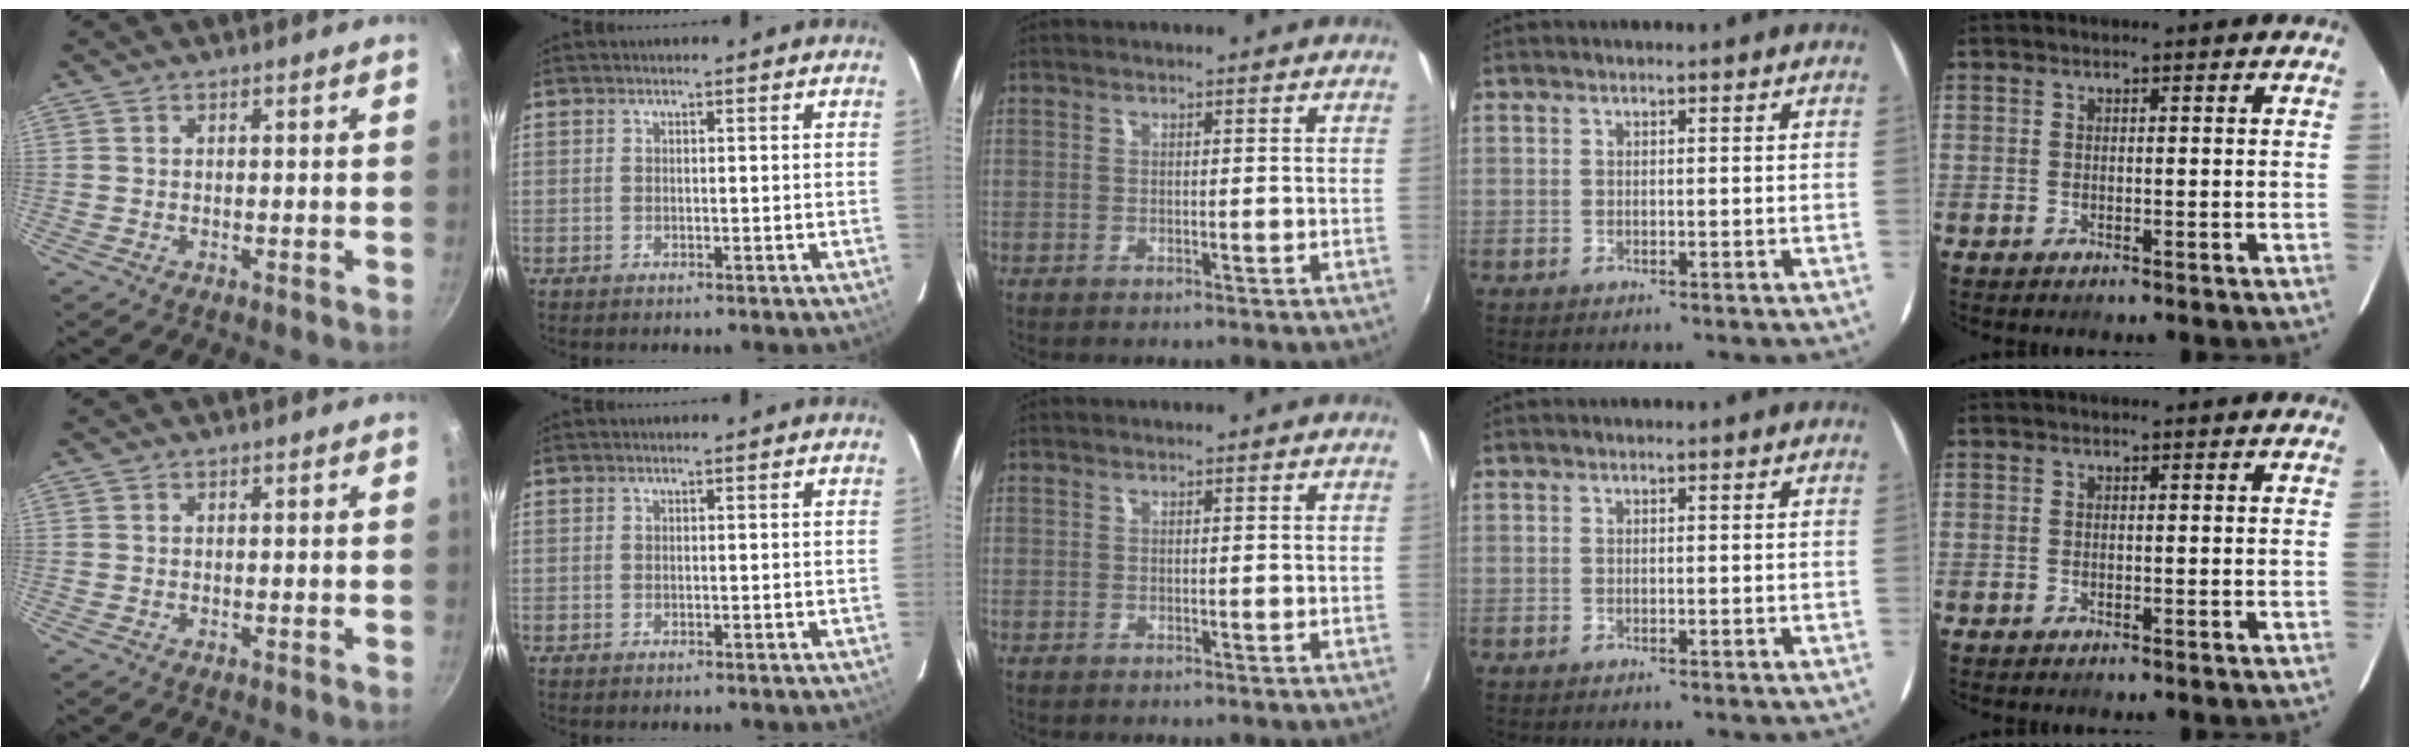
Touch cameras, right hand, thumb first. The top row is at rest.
{}